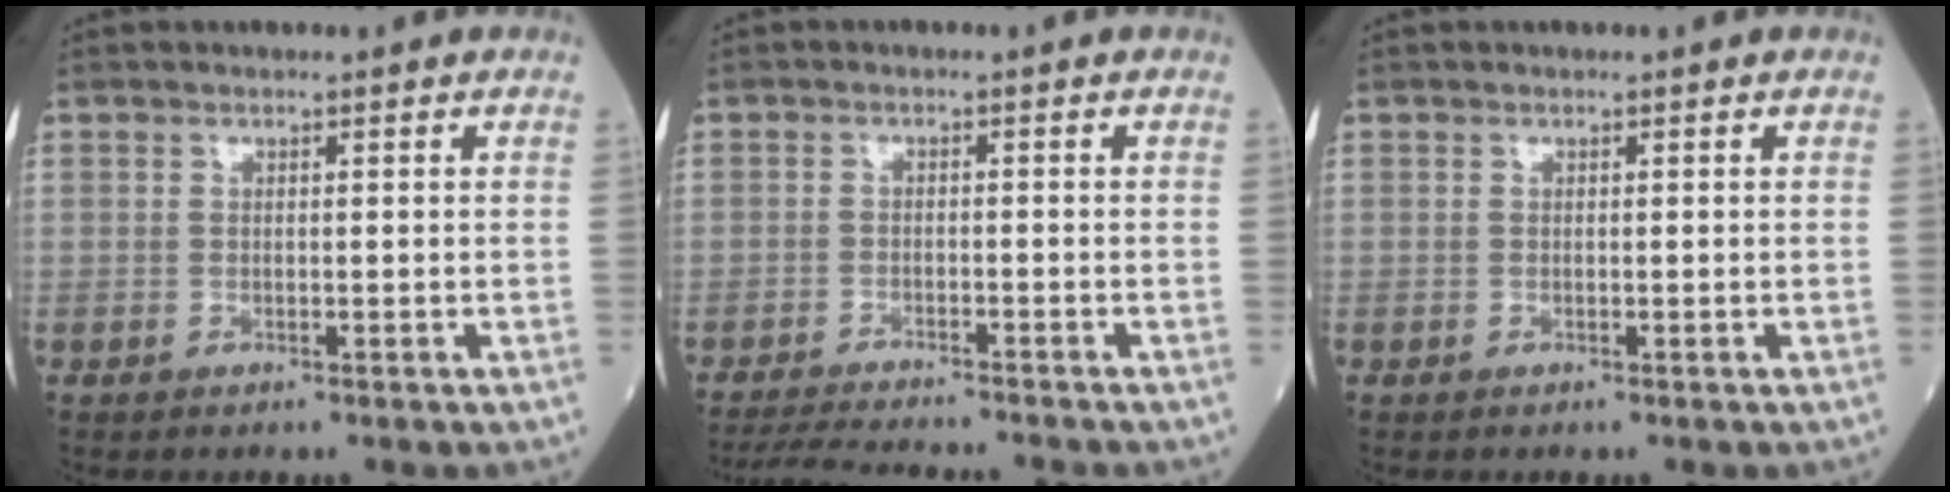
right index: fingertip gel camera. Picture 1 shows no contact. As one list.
[{"total": 8.9, "force": [-8.3, 0.3, 3.0], "torque": [-0.045, -0.014, -0.128]}, {"total": 0.0}]